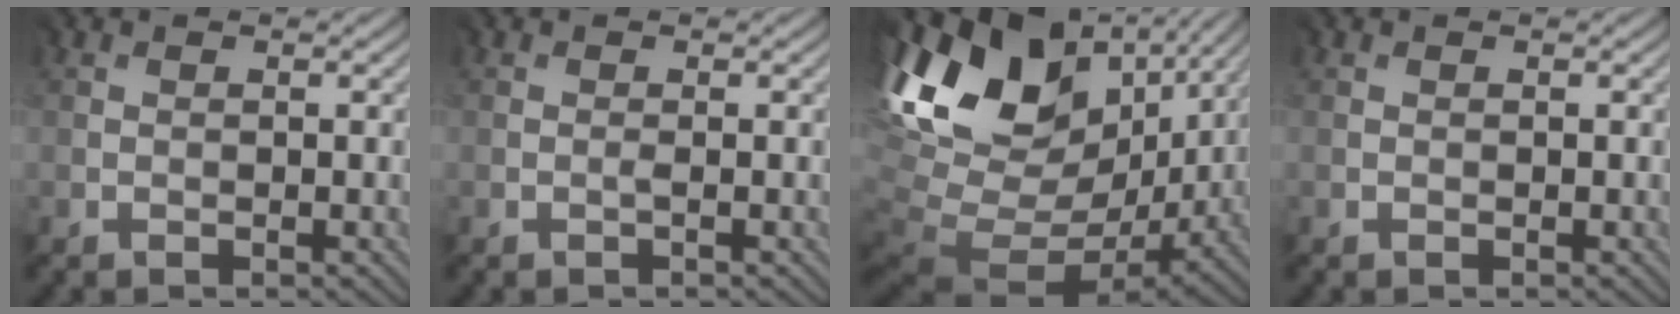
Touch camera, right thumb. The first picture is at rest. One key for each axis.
{"total": 0.7, "fx": -0.3, "fy": -0.6, "fz": -0.2, "tx": 0.001, "ty": 0.000, "tz": -0.008}
{"total": 17.5, "fx": 3.5, "fy": 12.4, "fz": 11.9, "tx": -0.223, "ty": -0.030, "tz": 0.119}
{"total": 0.0}